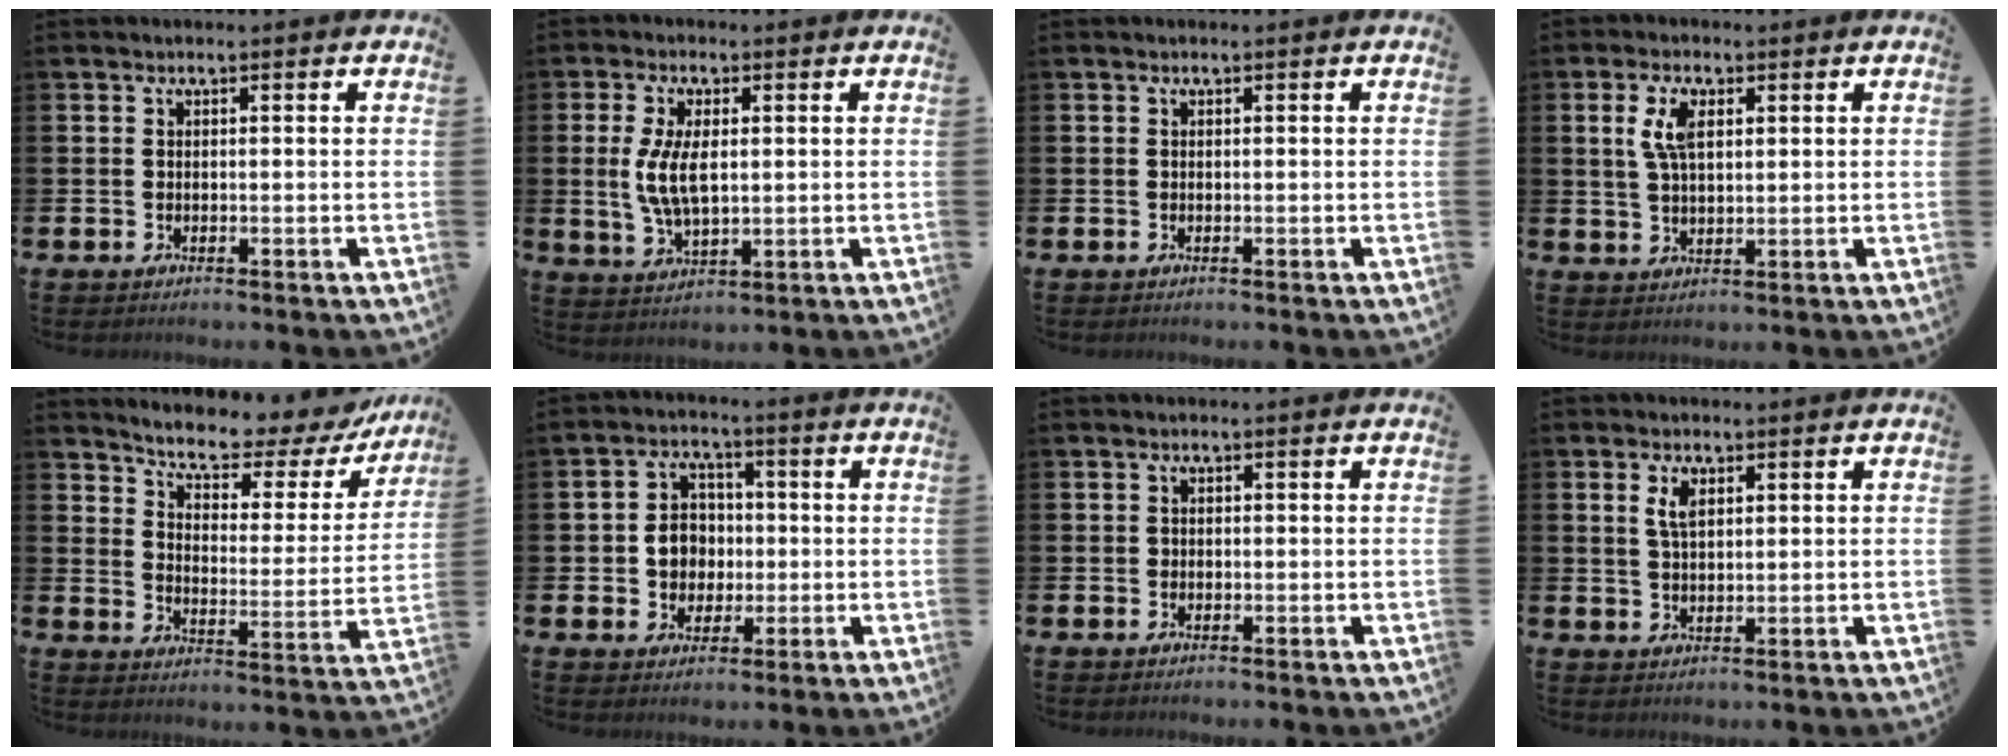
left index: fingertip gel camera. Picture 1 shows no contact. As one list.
[{"total": 6.6, "force": [1.0, 3.1, 5.7], "torque": [-0.102, 0.006, 0.017]}, {"total": 0.0}, {"total": 4.9, "force": [2.2, 2.2, 3.8], "torque": [-0.058, -0.001, 0.033]}, {"total": 6.9, "force": [6.3, 1.7, 2.4], "torque": [-0.074, -0.048, 0.104]}, {"total": 5.4, "force": [-0.1, 4.8, 2.5], "torque": [-0.045, 0.009, -0.008]}, {"total": 0.8, "force": [-0.1, 0.7, 0.2], "torque": [-0.004, 0.006, -0.004]}, {"total": 3.0, "force": [1.7, 1.4, 1.9], "torque": [-0.019, -0.005, 0.026]}]